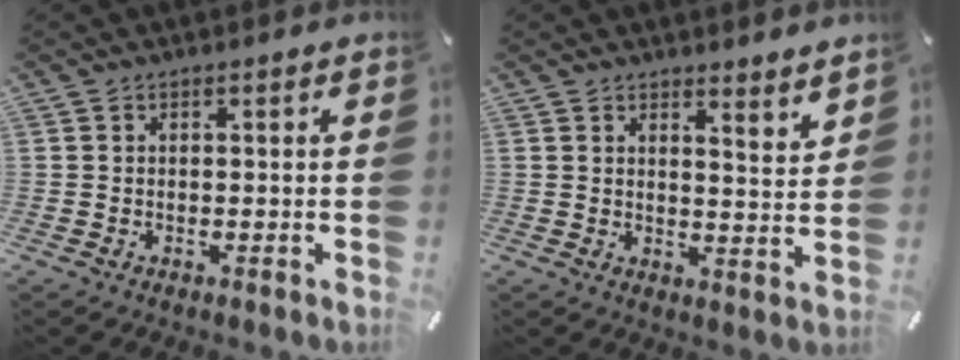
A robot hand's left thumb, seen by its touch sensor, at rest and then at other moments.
{"total": 3.9, "force": [3.8, 0.5, 0.8], "torque": [-0.013, -0.033, 0.066]}